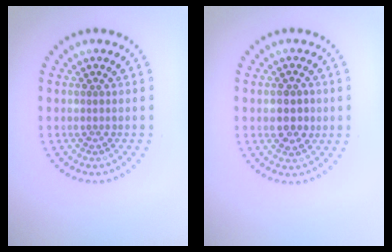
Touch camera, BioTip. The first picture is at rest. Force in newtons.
{"total": 2.9, "press": 2.9, "slide": 0.1}